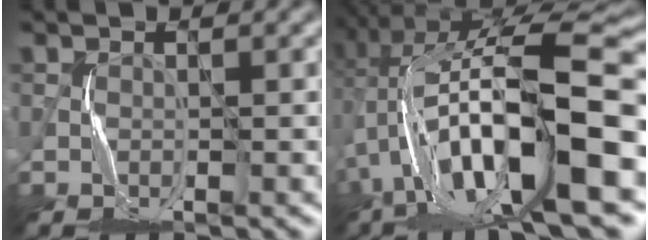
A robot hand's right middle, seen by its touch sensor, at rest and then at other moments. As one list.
[{"total": 16.6, "force": [-2.1, 5.0, 15.7], "torque": [-0.273, 0.031, -0.035]}]